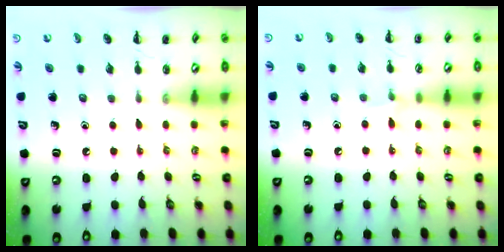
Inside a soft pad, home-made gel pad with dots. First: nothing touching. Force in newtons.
{"total": 3.7, "press": 3.5, "slide": 1.3}